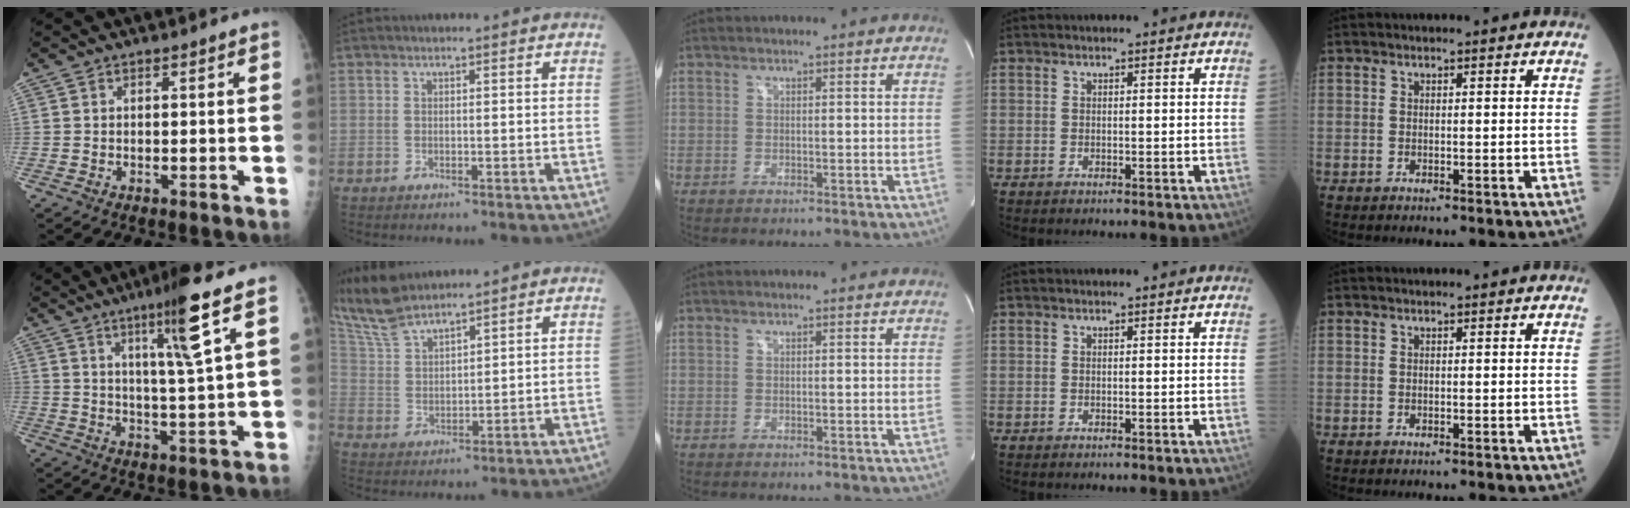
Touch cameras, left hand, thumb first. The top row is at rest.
{"thumb": {"total": 12.6, "force": [6.3, -0.9, 10.9], "torque": [-0.181, -0.034, 0.107]}, "index": {"total": 8.5, "force": [7.9, 0.8, 2.8], "torque": [-0.082, 0.016, 0.171]}}